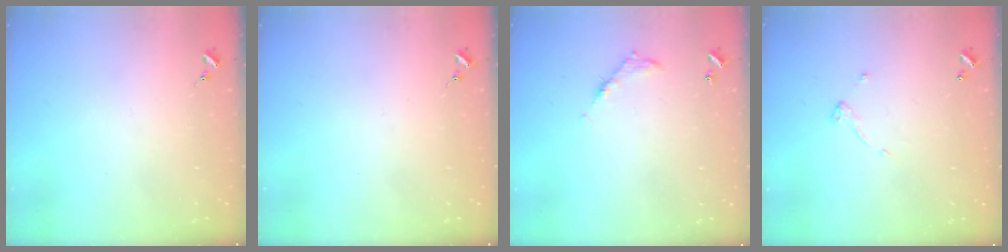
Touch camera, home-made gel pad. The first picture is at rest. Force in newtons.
{"total": 0.0}
{"total": 5.3, "press": 5.3, "slide": 0.4}
{"total": 4.4, "press": 4.4, "slide": 0.2}